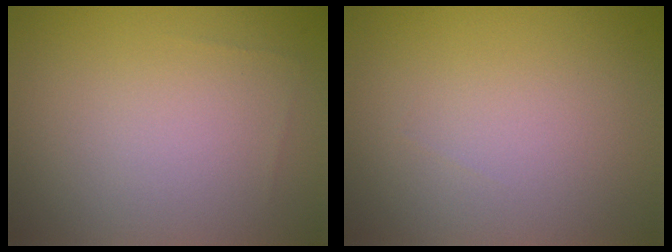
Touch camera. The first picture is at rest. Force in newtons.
{"total": 0.0}